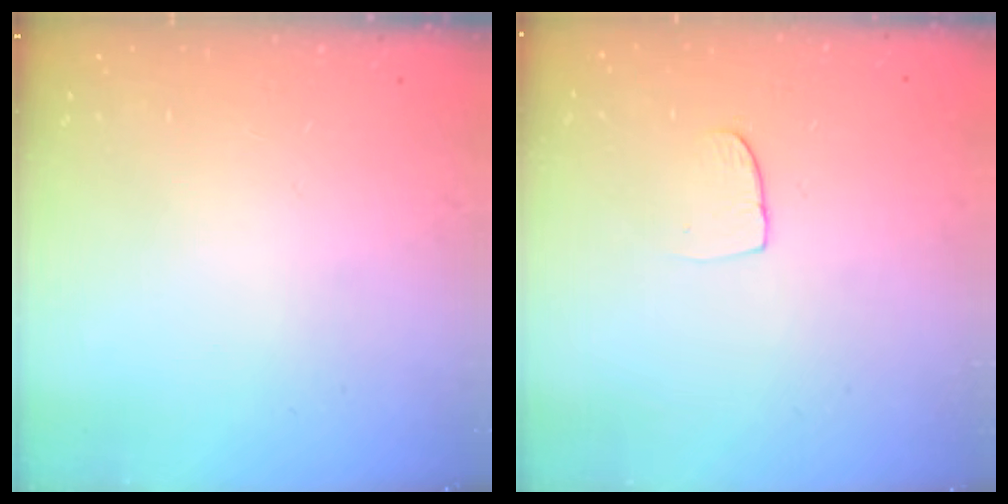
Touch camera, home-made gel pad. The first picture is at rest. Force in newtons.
{"total": 6.0, "press": 6.0, "slide": 0.4}